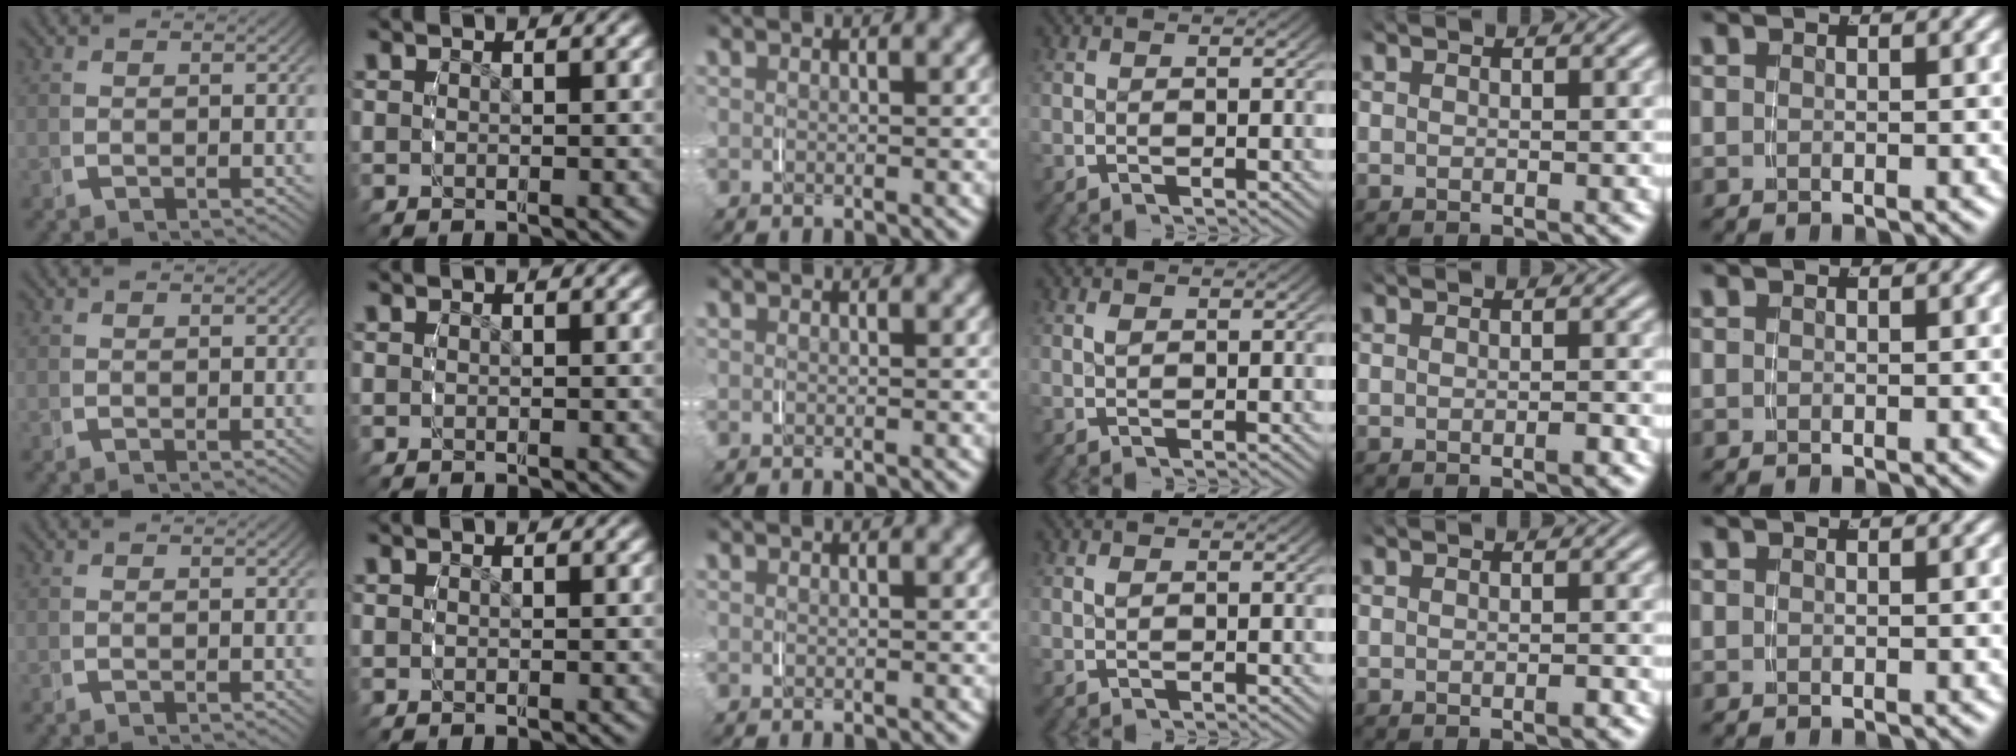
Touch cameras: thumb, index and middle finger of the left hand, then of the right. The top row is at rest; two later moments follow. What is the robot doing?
{"motion": "grasp_and_lifting", "object": "lipstick"}